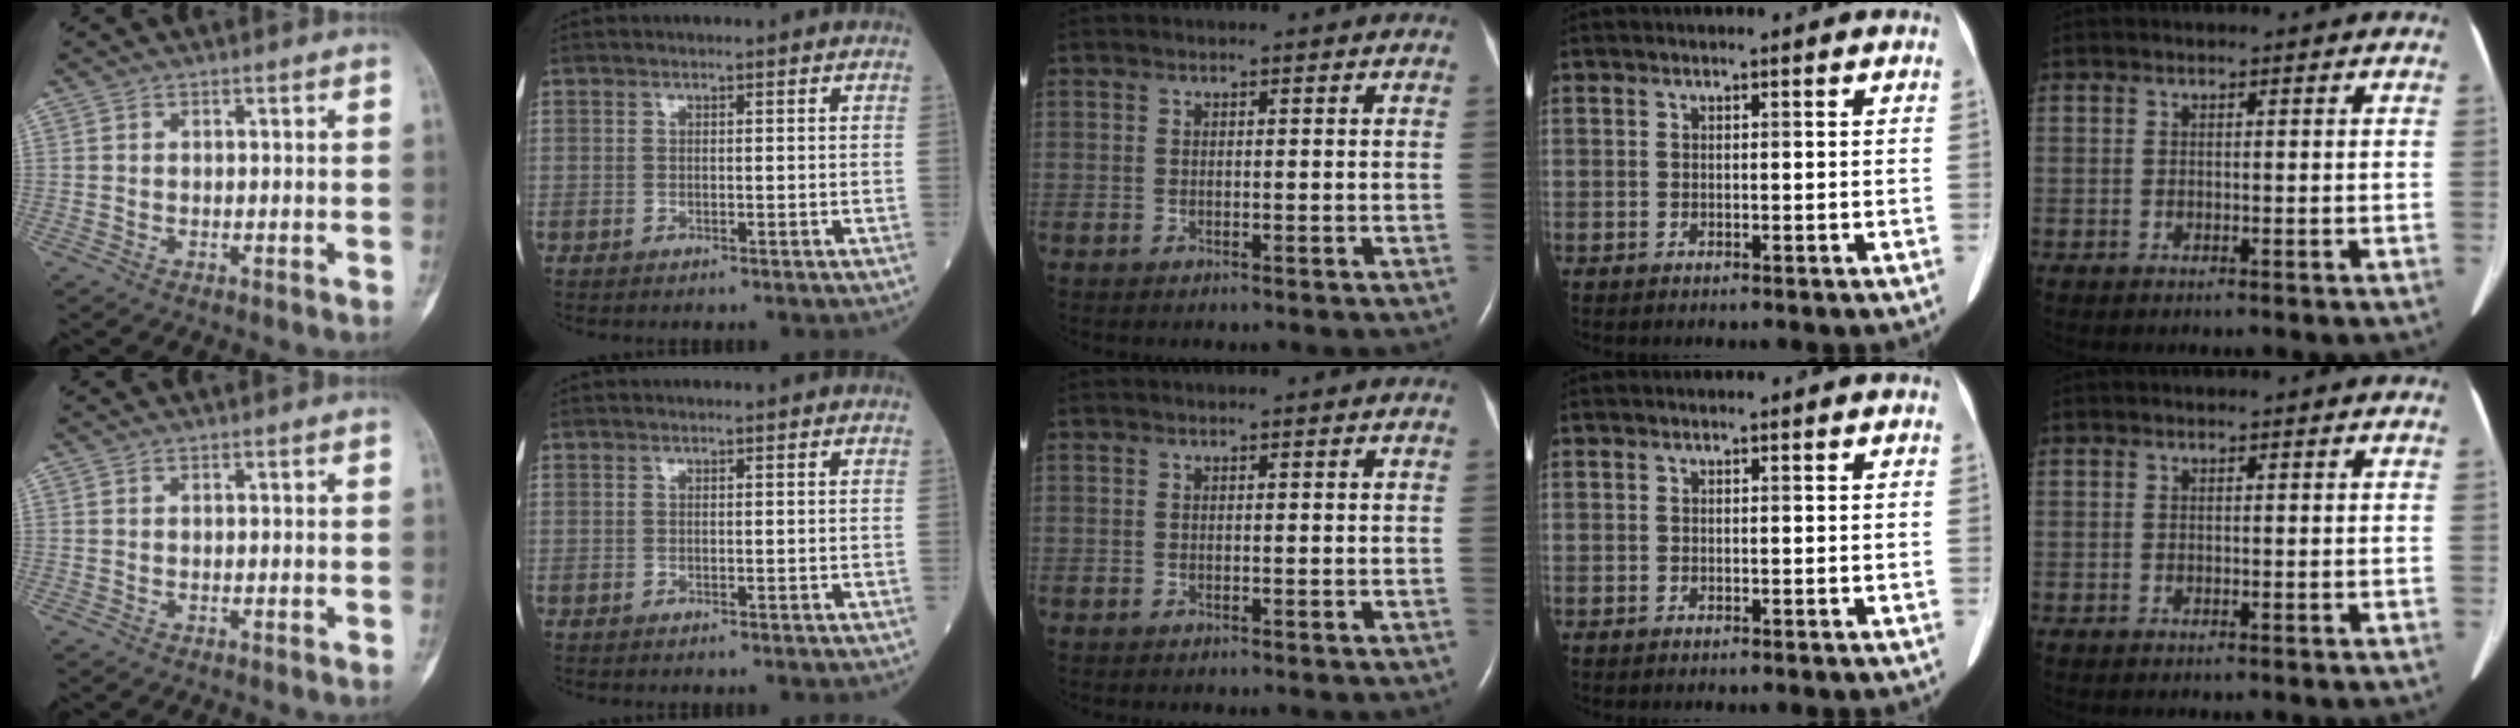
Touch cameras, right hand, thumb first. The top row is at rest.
{}